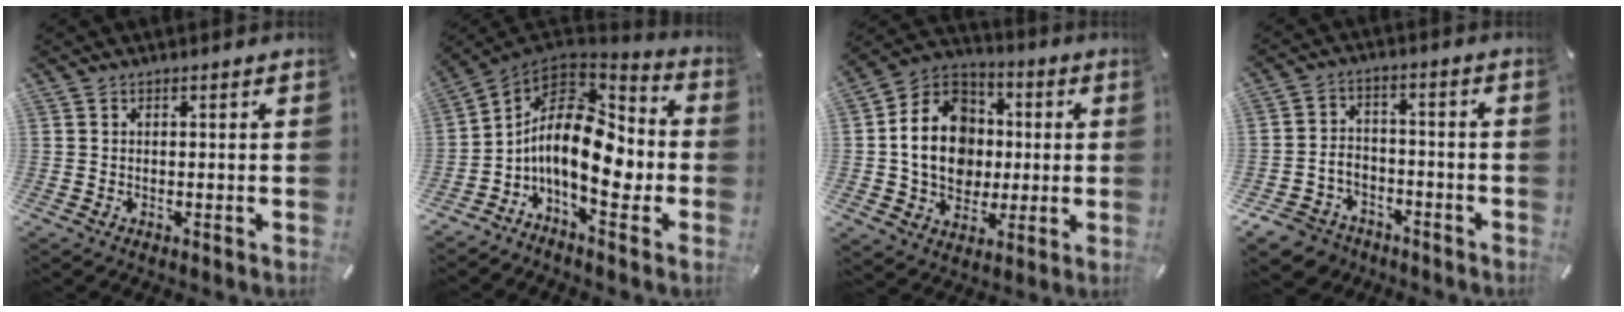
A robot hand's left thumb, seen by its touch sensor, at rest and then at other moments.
{"total": 15.3, "force": [-3.0, 8.4, 12.5], "torque": [-0.222, -0.003, -0.055]}
{"total": 15.7, "force": [-0.5, 13.6, 7.9], "torque": [-0.161, 0.017, -0.008]}
{"total": 7.3, "force": [-5.0, 5.2, 1.4], "torque": [-0.039, 0.027, -0.097]}